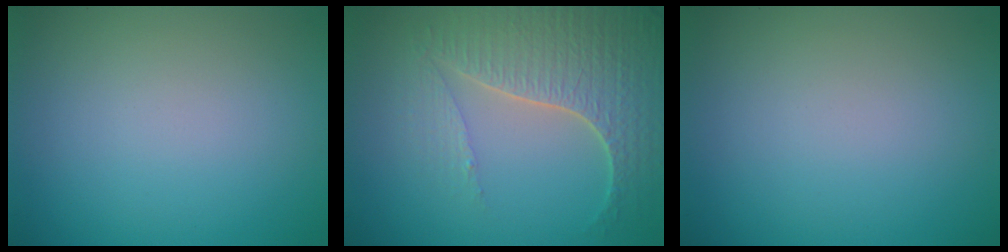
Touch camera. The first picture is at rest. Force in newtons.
{"total": 5.8, "press": 4.8, "slide": 3.2}
{"total": 0.0}